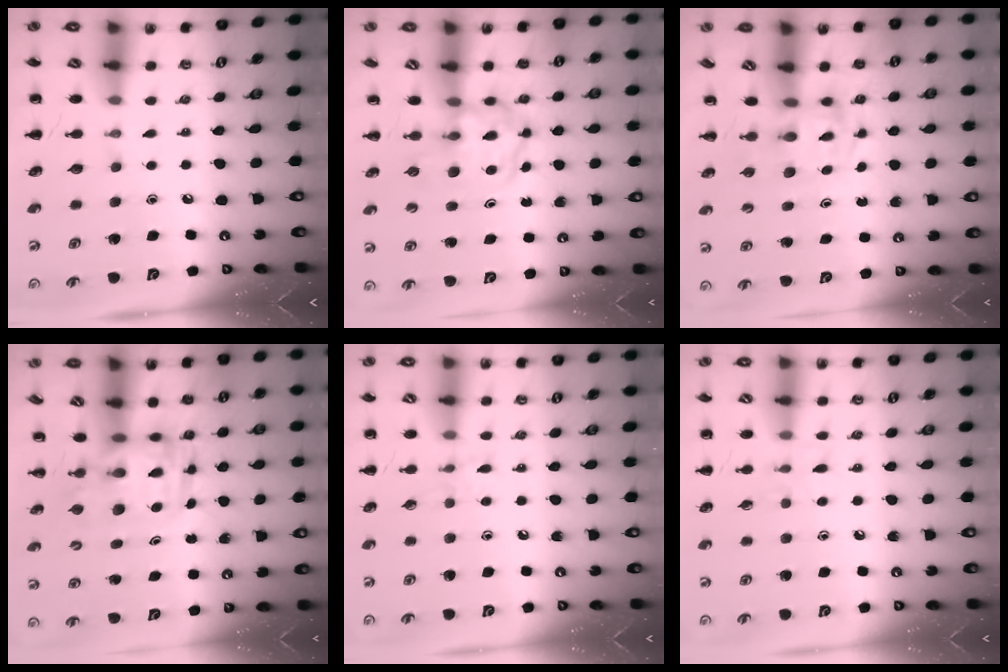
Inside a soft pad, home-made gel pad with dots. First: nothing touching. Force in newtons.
{"total": 3.8, "press": 3.7, "slide": 0.4}
{"total": 2.9, "press": 2.9, "slide": 0.2}
{"total": 3.7, "press": 3.6, "slide": 0.7}
{"total": 6.9, "press": 6.7, "slide": 1.5}
{"total": 6.3, "press": 5.9, "slide": 2.3}